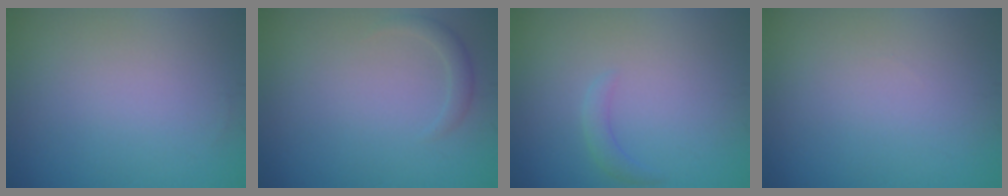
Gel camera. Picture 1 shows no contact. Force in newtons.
{"total": 1.2, "press": 1.2, "slide": 0.1}
{"total": 1.4, "press": 1.4, "slide": 0.1}
{"total": 0.0}